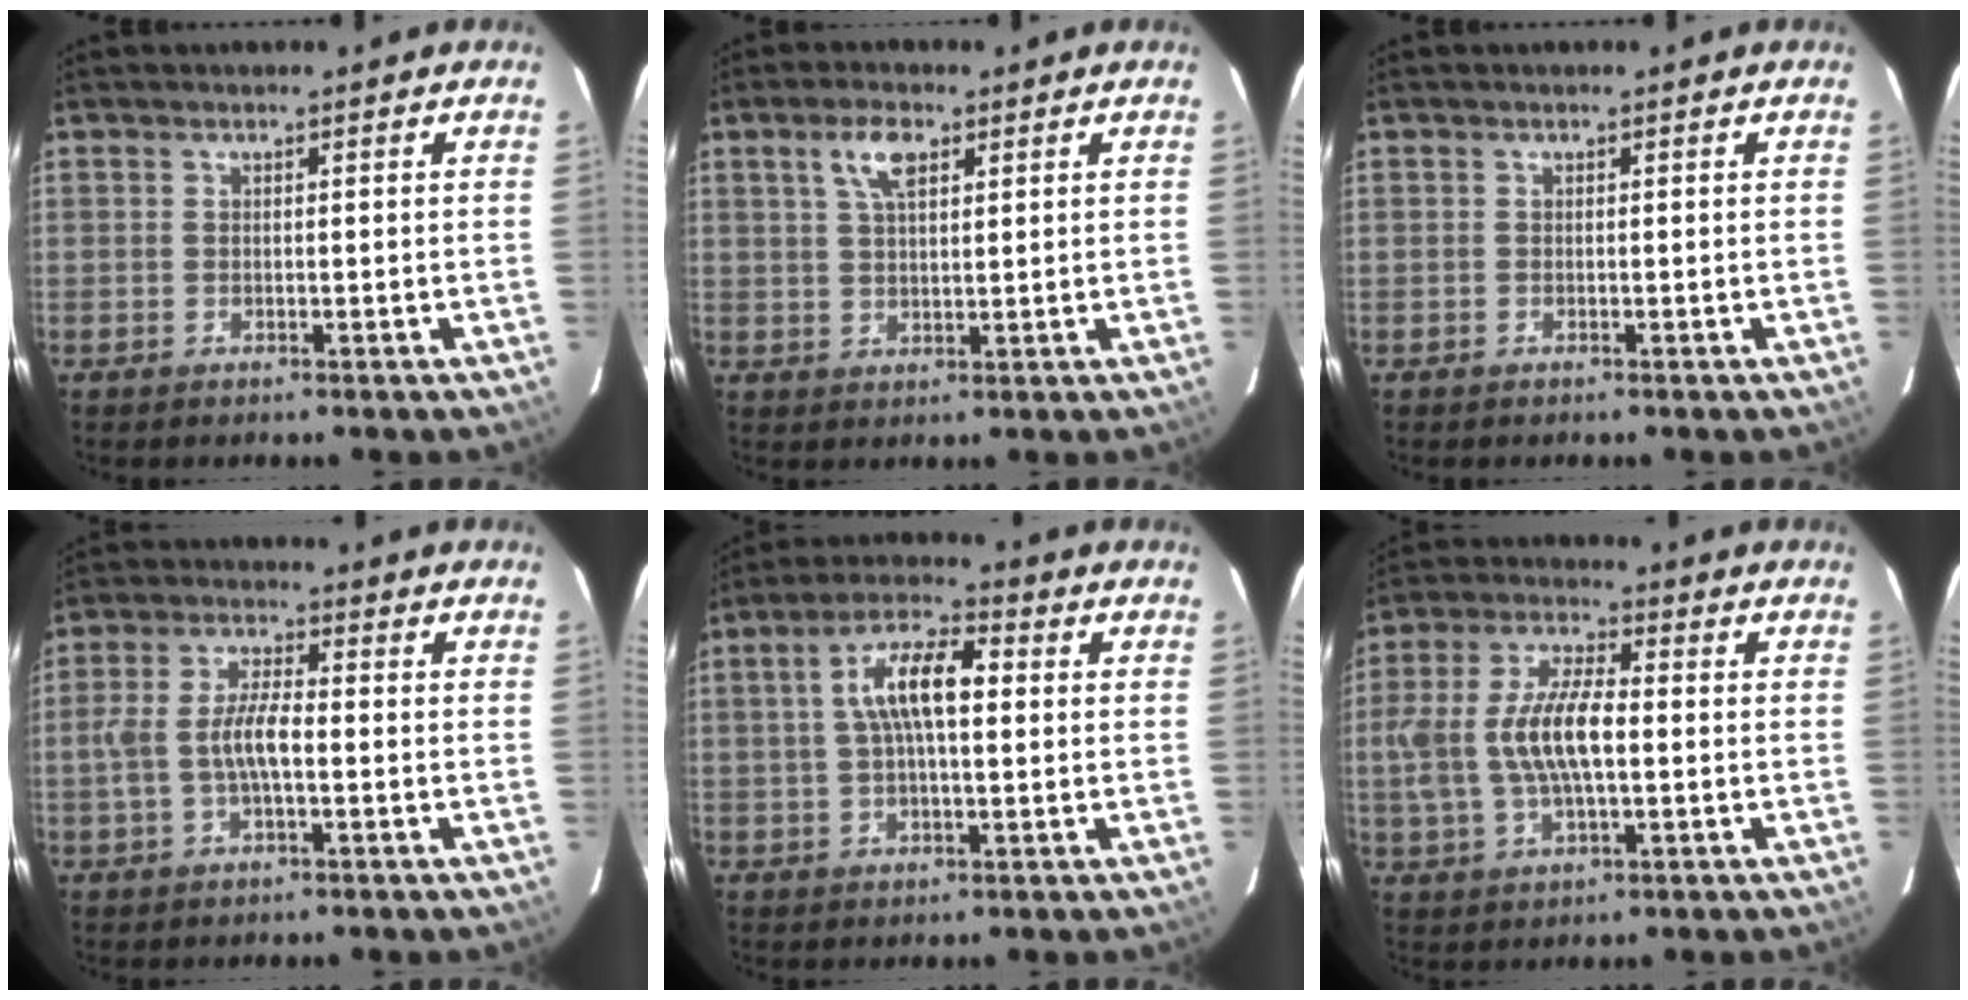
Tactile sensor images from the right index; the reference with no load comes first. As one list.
[{"total": 4.9, "force": [2.2, 1.7, 4.0], "torque": [-0.075, 0.009, 0.041]}, {"total": 0.0}, {"total": 6.8, "force": [-1.4, 2.2, 6.3], "torque": [-0.129, 0.009, -0.025]}, {"total": 9.7, "force": [1.4, 3.4, 9.0], "torque": [-0.166, 0.021, 0.023]}, {"total": 12.7, "force": [-0.7, 5.2, 11.6], "torque": [-0.240, 0.008, -0.011]}]